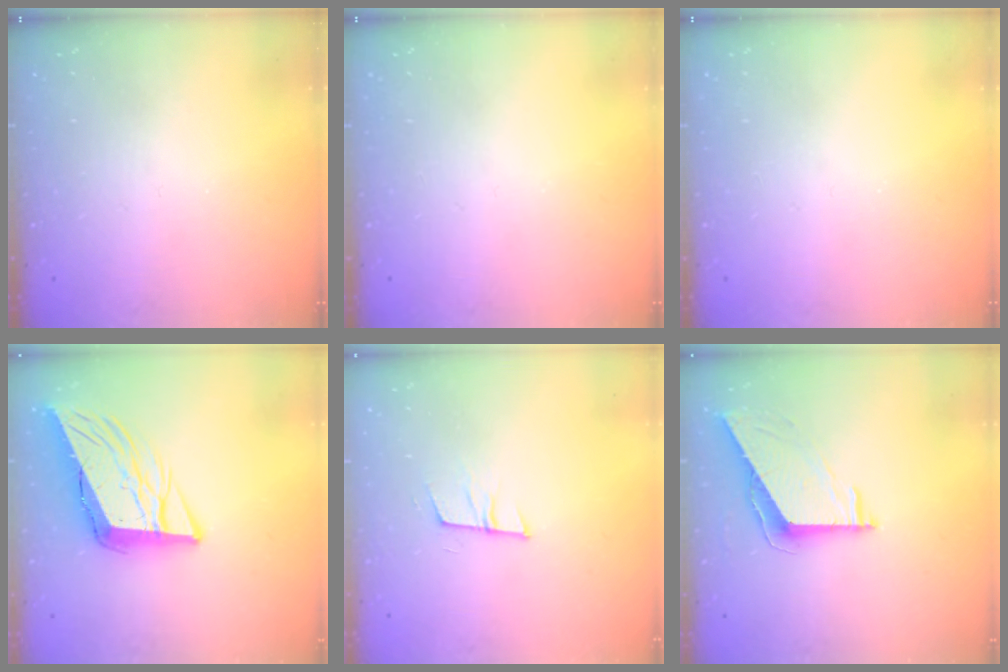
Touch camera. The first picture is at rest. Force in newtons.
{"total": 0.0}
{"total": 0.0}
{"total": 12.3, "press": 11.7, "slide": 3.6}
{"total": 7.9, "press": 7.3, "slide": 3.0}
{"total": 7.2, "press": 7.2, "slide": 0.5}